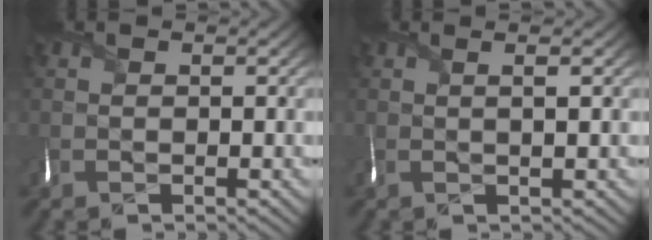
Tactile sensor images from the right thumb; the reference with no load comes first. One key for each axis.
{"total": 1.9, "fx": 0.4, "fy": 0.2, "fz": 1.8, "tx": -0.026, "ty": 0.010, "tz": 0.003}